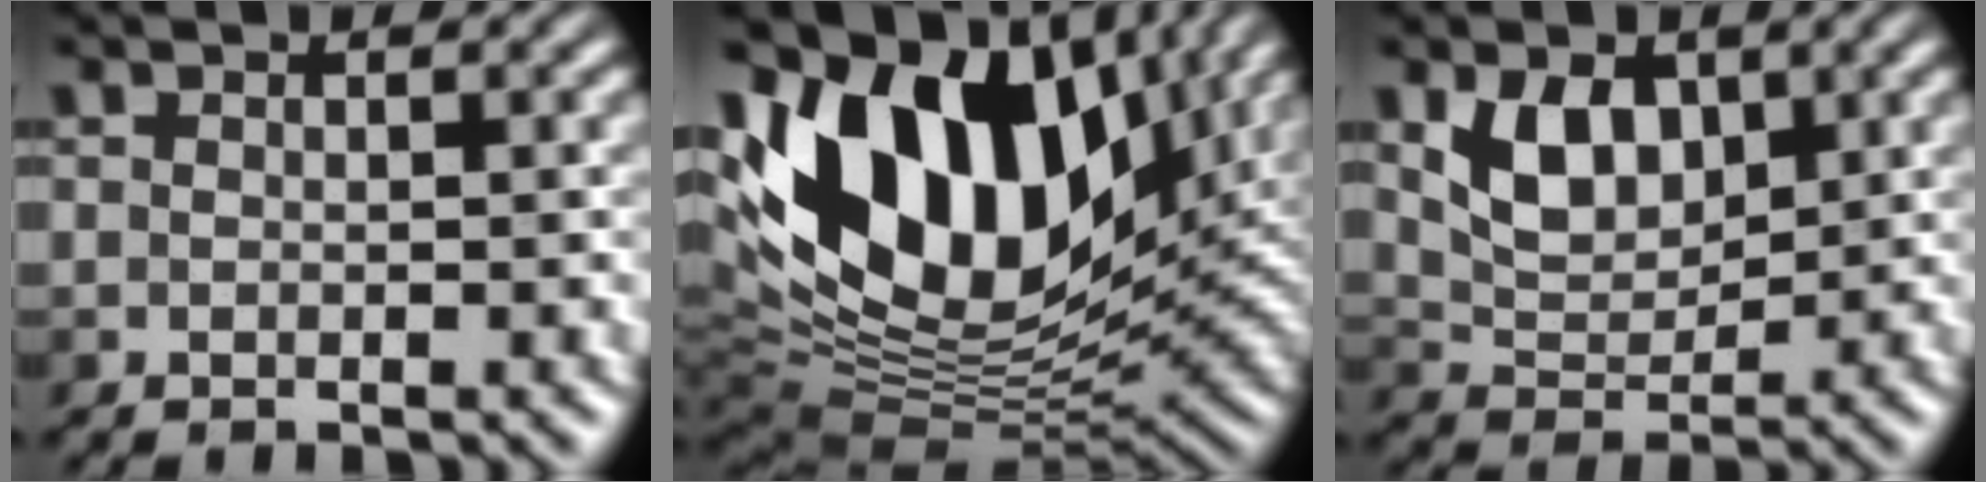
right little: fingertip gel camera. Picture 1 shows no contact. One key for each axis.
{"total": 15.9, "fx": 4.6, "fy": 9.7, "fz": 11.7, "tx": -0.241, "ty": 0.022, "tz": 0.080}
{"total": 3.8, "fx": 1.2, "fy": 2.5, "fz": 2.6, "tx": -0.057, "ty": -0.011, "tz": 0.023}